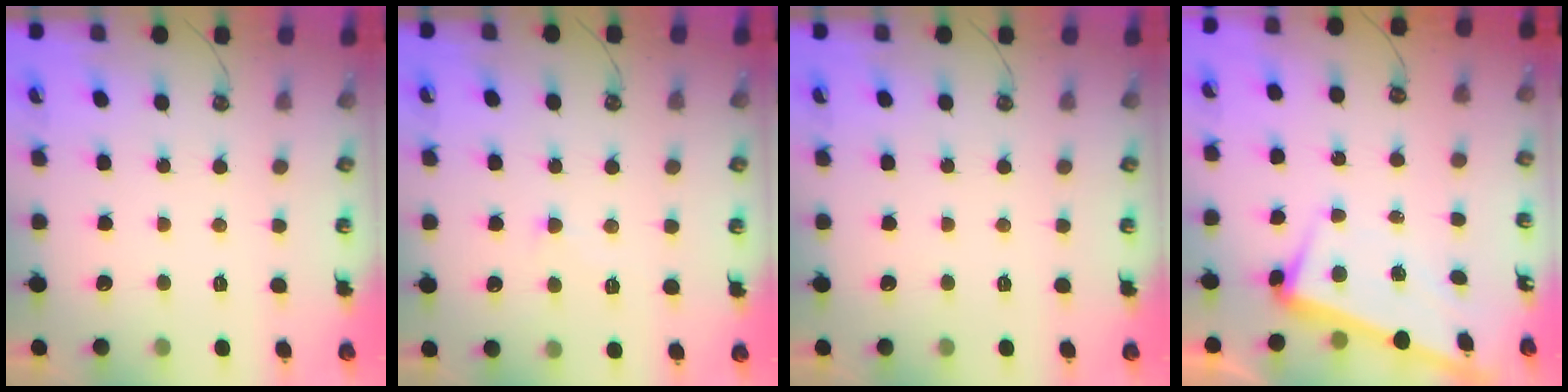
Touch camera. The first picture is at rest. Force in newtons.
{"total": 2.2, "press": 2.2, "slide": 0.4}
{"total": 0.0}
{"total": 2.9, "press": 2.8, "slide": 0.9}